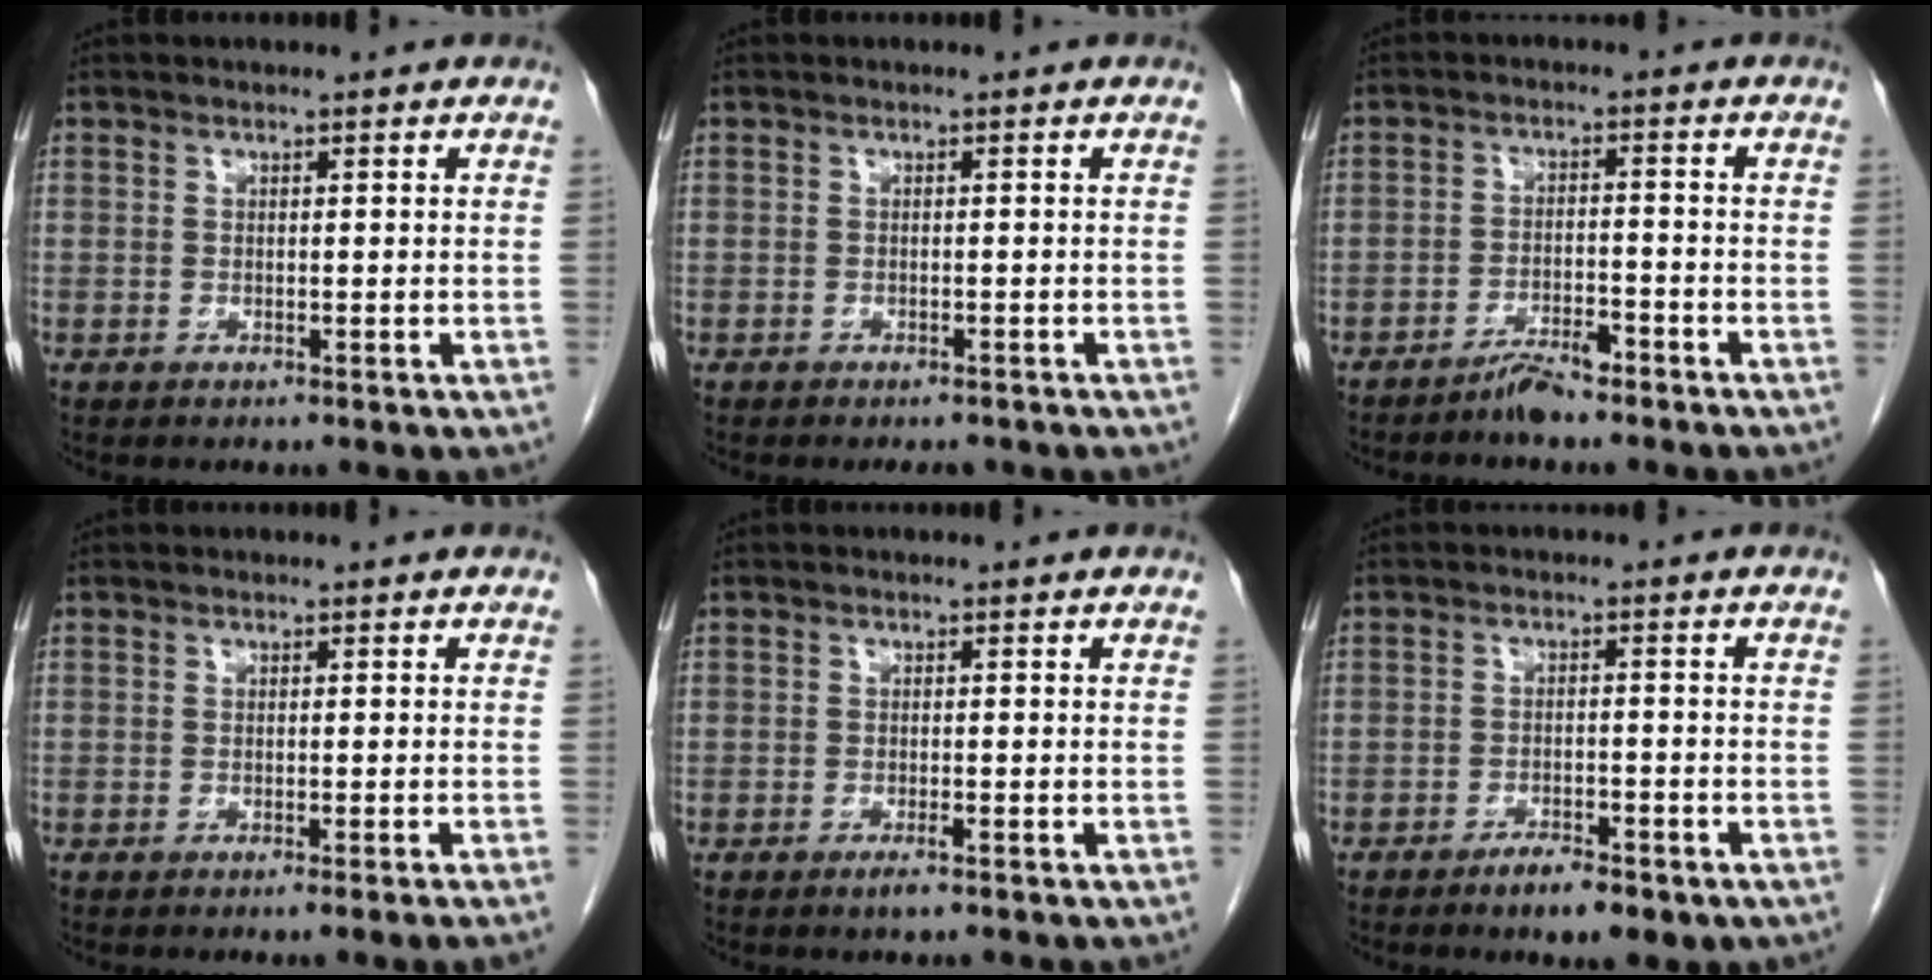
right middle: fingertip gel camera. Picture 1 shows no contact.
{"total": 2.1, "force": [-1.8, 0.7, 0.8], "torque": [-0.013, -0.005, -0.019]}
{"total": 3.7, "force": [-3.2, 0.5, 1.8], "torque": [-0.033, -0.001, -0.057]}
{"total": 1.5, "force": [-0.9, -0.6, 1.0], "torque": [-0.008, 0.003, -0.015]}
{"total": 1.4, "force": [-0.9, 0.1, 1.0], "torque": [-0.020, -0.002, -0.014]}
{"total": 5.2, "force": [-3.4, 1.6, 3.6], "torque": [-0.056, -0.002, -0.046]}